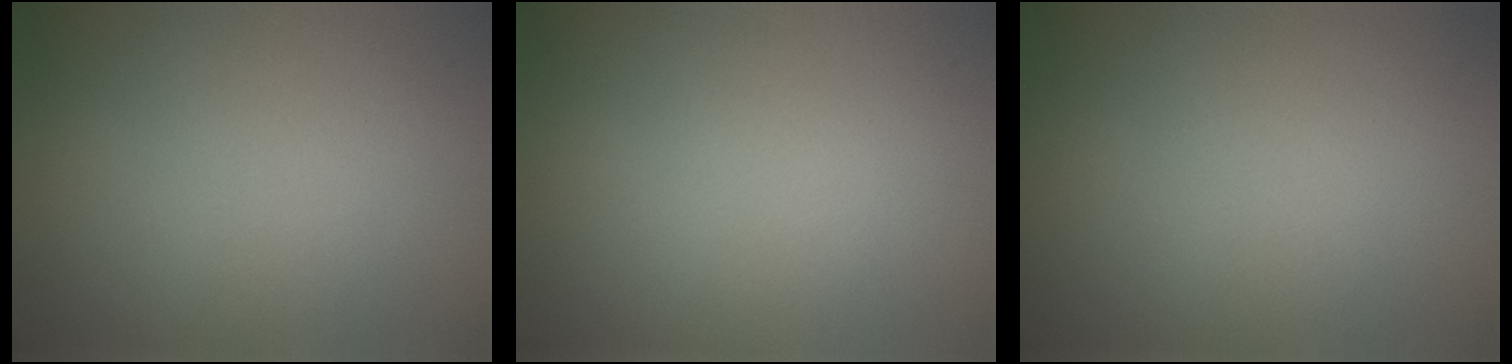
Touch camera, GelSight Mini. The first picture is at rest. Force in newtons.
{"total": 0.0}
{"total": 0.0}